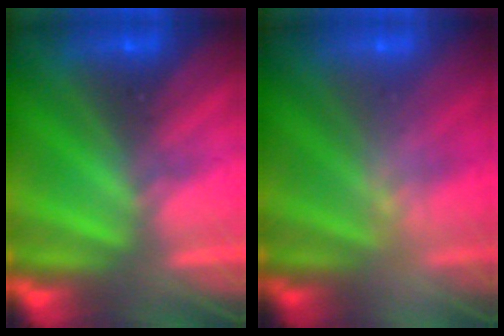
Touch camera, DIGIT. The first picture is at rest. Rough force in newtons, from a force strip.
{"total": 2.4}